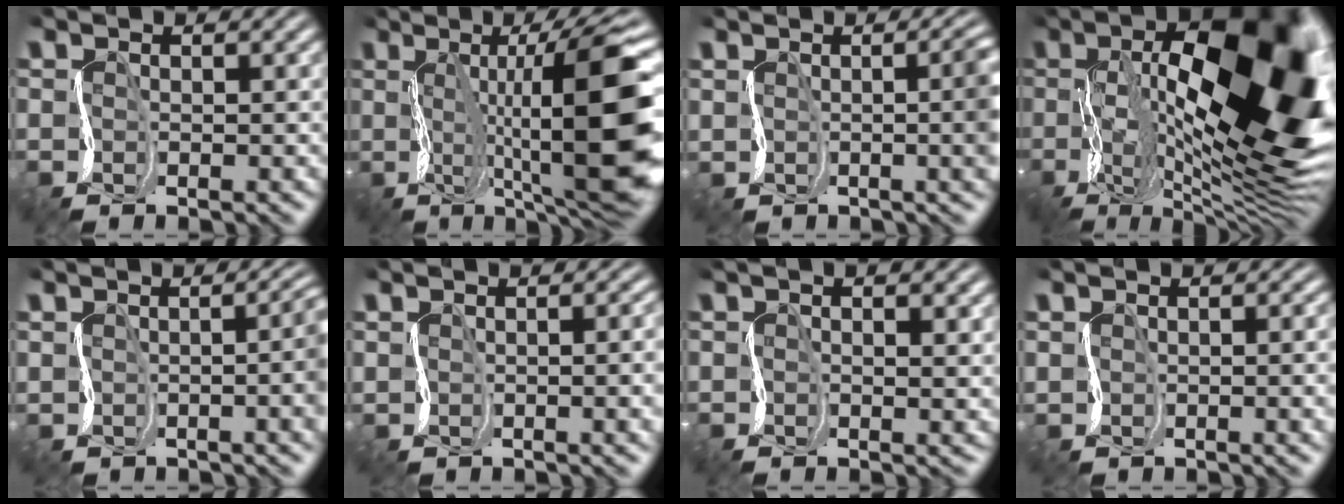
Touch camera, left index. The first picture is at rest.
{"total": 12.9, "force": [0.5, 2.8, 12.6], "torque": [-0.180, 0.018, 0.017]}
{"total": 2.9, "force": [0.8, 0.5, 2.7], "torque": [-0.026, -0.004, 0.022]}
{"total": 17.2, "force": [1.9, 8.1, 15.0], "torque": [-0.253, 0.010, 0.037]}
{"total": 3.0, "force": [0.5, 0.7, 2.9], "torque": [-0.026, -0.002, 0.015]}
{"total": 2.9, "force": [0.4, 1.5, 2.5], "torque": [-0.010, 0.002, 0.012]}
{"total": 1.6, "force": [1.2, 0.0, 1.0], "torque": [-0.025, 0.002, 0.020]}
{"total": 2.1, "force": [0.5, 1.1, 1.7], "torque": [-0.008, 0.001, 0.010]}